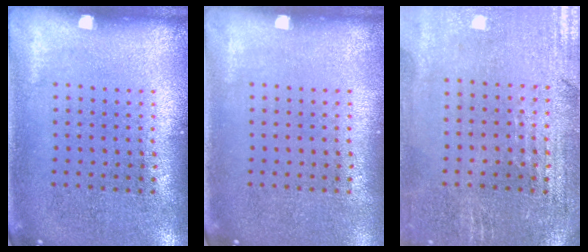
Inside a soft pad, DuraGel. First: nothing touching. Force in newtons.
{"total": 0.0}
{"total": 0.9, "press": 0.8, "slide": 0.4}